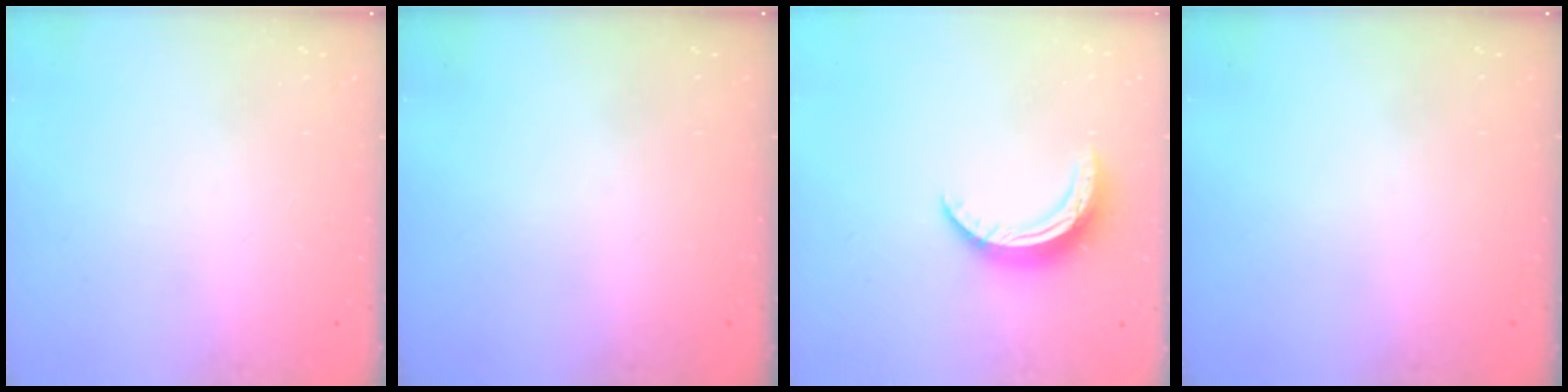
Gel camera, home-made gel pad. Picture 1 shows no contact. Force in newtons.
{"total": 0.0}
{"total": 11.0, "press": 11.0, "slide": 0.5}
{"total": 0.0}